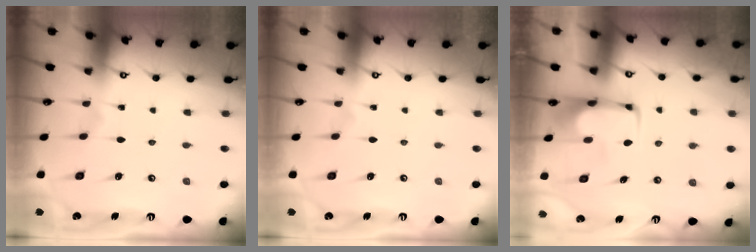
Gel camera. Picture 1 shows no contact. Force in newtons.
{"total": 0.0}
{"total": 2.0, "press": 1.9, "slide": 0.4}